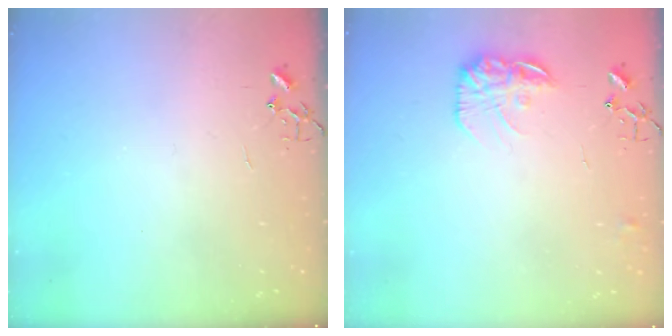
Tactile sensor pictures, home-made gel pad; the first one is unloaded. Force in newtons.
{"total": 12.7, "press": 12.7, "slide": 0.6}